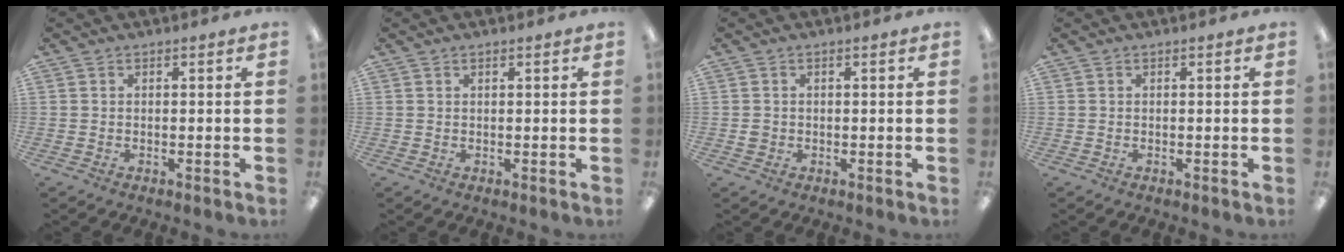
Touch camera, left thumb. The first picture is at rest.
{"total": 0.7, "force": [0.5, 0.2, 0.4], "torque": [-0.010, 0.001, 0.009]}
{"total": 1.2, "force": [0.0, 1.2, 0.5], "torque": [-0.009, 0.005, -0.002]}
{"total": 0.0}